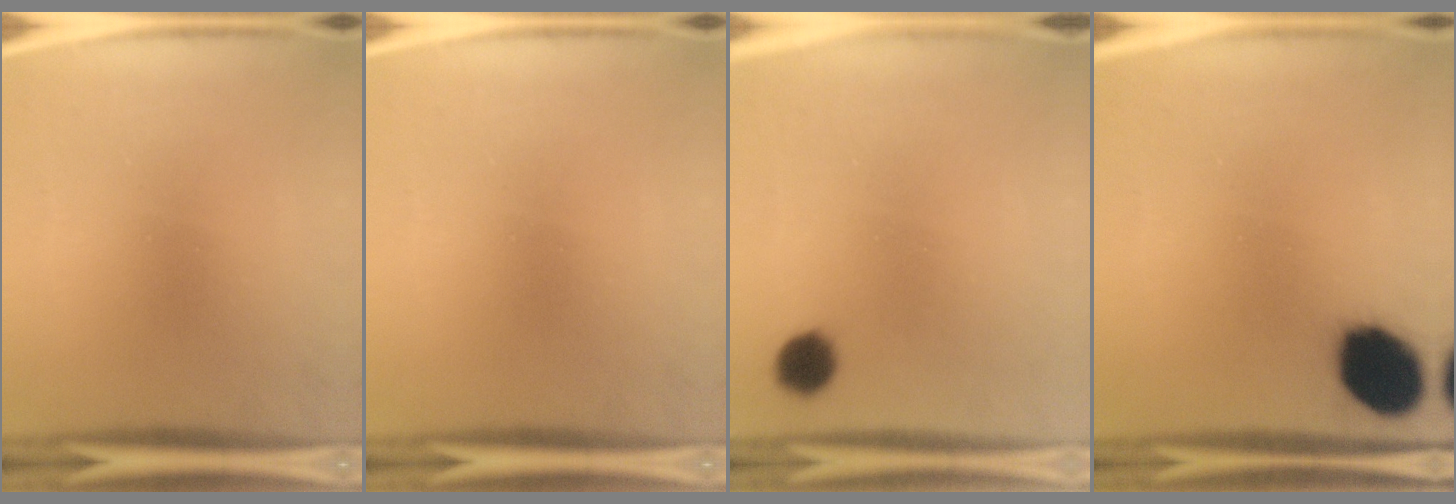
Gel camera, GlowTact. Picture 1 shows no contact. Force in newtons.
{"total": 0.0}
{"total": 5.3}
{"total": 15.5}